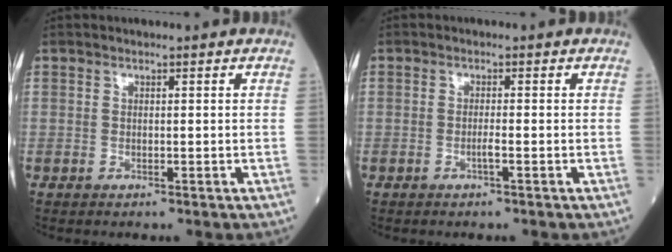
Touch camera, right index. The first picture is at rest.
{"total": 1.4, "force": [-0.6, -0.1, 1.3], "torque": [-0.026, -0.001, -0.011]}